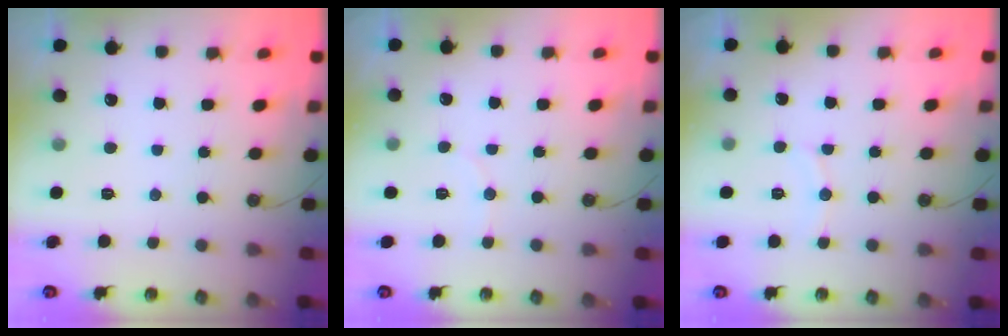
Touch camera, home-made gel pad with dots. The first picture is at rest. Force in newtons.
{"total": 3.2, "press": 3.1, "slide": 0.7}
{"total": 5.2, "press": 5.1, "slide": 0.7}